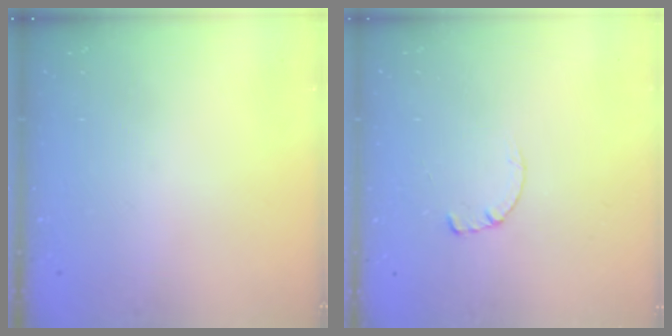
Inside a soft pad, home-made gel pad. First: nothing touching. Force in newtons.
{"total": 0.7, "press": 0.6, "slide": 0.2}